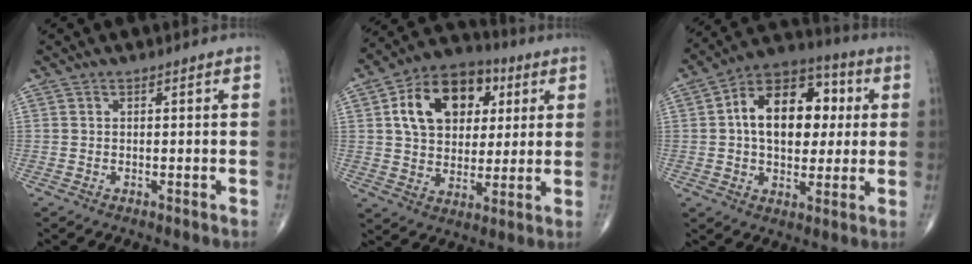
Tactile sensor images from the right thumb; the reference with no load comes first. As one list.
[{"total": 16.9, "force": [5.1, 11.8, 10.9], "torque": [-0.149, 0.002, 0.082]}, {"total": 17.6, "force": [2.6, 11.3, 13.3], "torque": [-0.169, 0.021, 0.034]}]